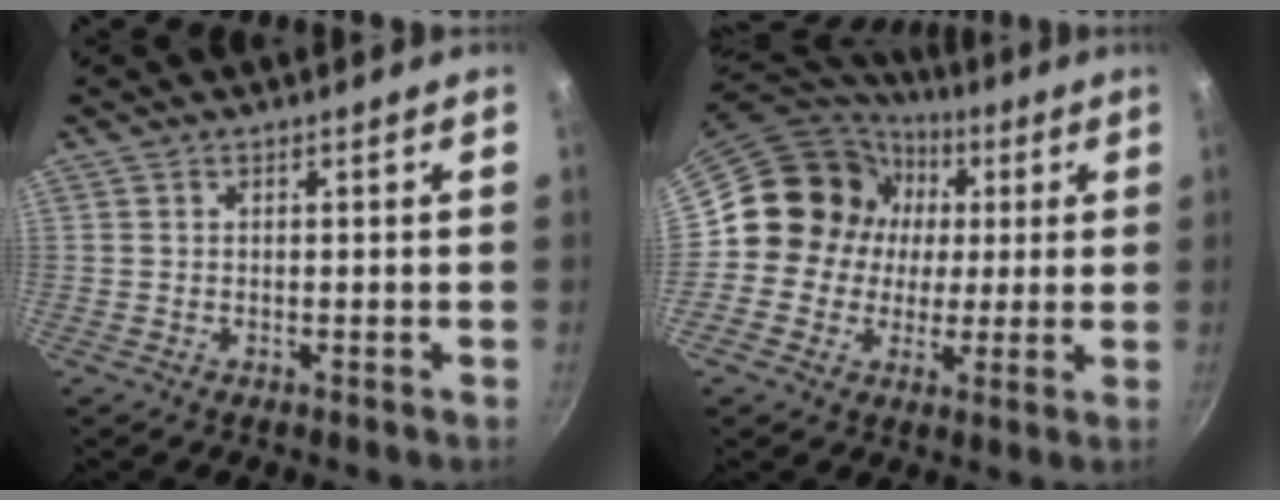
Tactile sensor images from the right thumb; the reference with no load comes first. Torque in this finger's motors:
{"motor_torque": [1.13, 2.39, 0.74, -0.55, 0.07]}